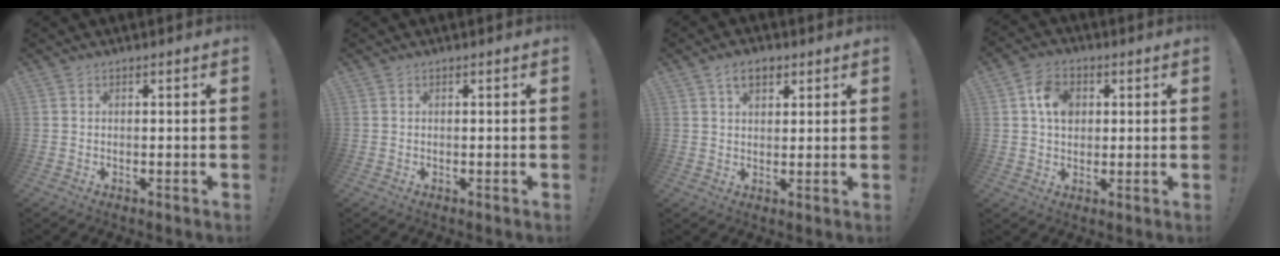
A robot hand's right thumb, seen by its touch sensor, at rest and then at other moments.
{"total": 0.0}
{"total": 5.4, "force": [2.8, 3.4, 3.2], "torque": [-0.046, -0.004, 0.049]}
{"total": 8.5, "force": [2.4, 6.5, 4.9], "torque": [-0.077, 0.005, 0.048]}